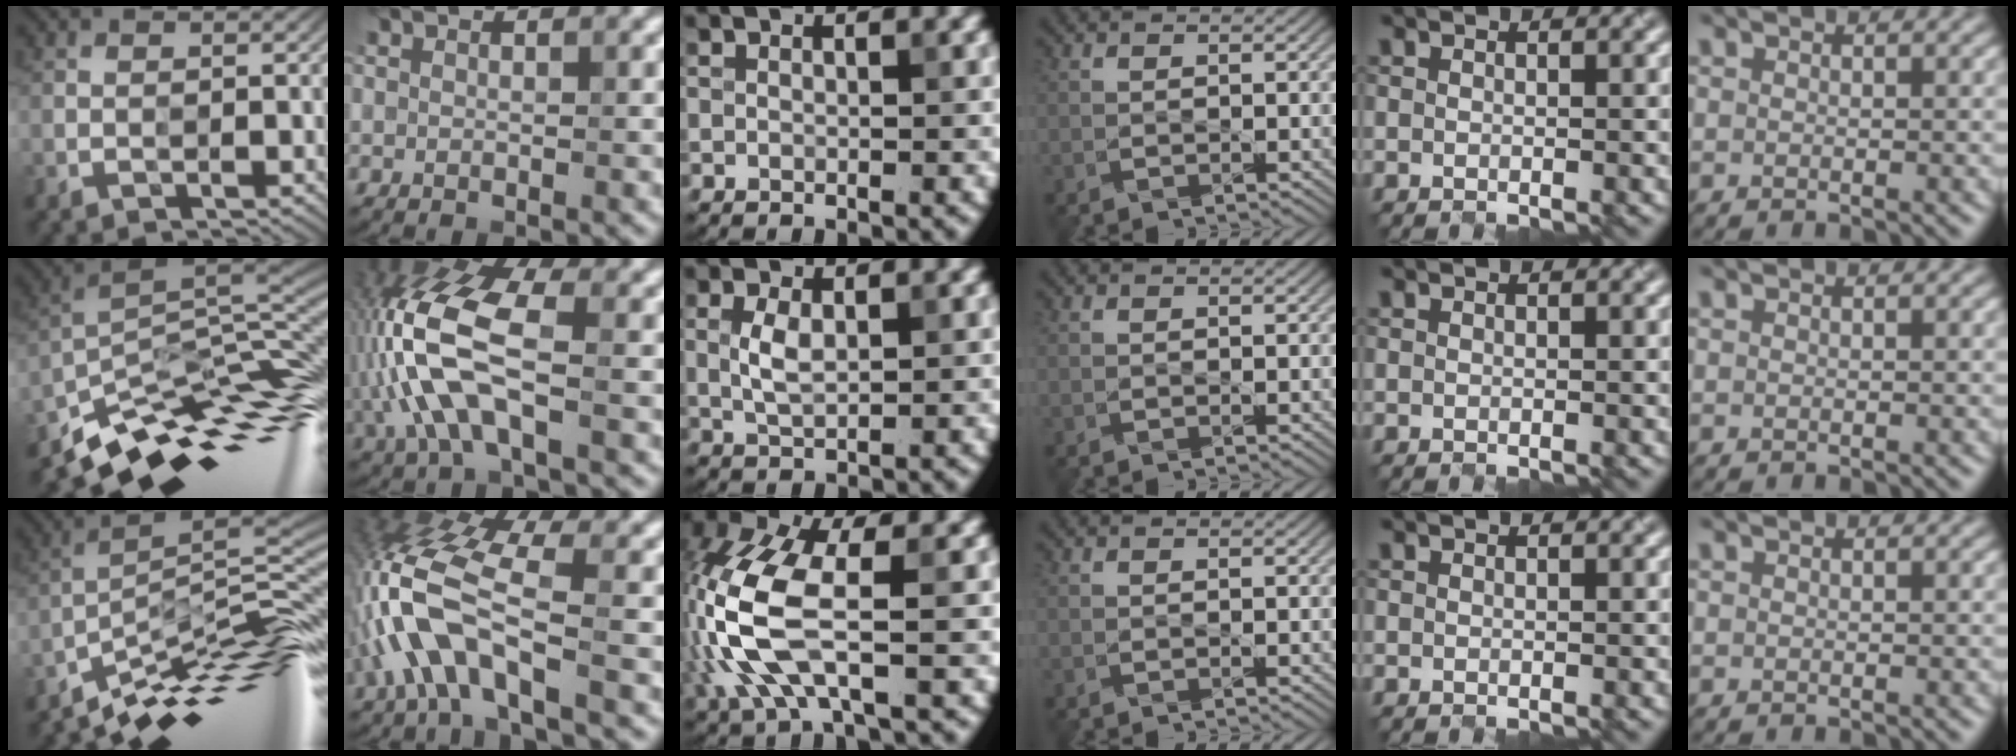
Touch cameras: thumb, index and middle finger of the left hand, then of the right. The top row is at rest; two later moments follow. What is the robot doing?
{"motion": "open", "object": "laptop"}